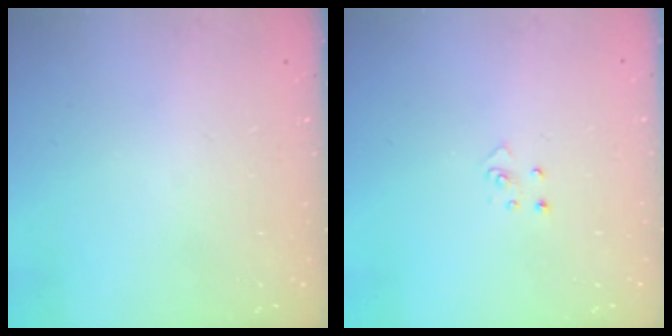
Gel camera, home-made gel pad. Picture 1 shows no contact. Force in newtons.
{"total": 3.4, "press": 3.4, "slide": 0.3}